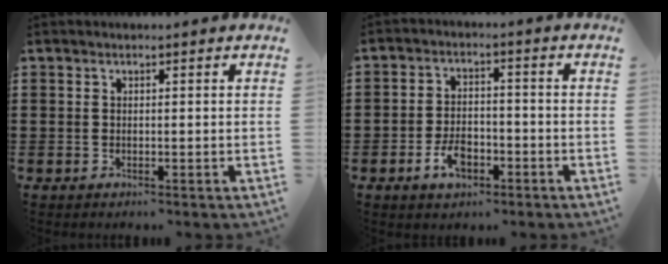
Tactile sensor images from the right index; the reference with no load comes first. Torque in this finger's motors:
{"motor_torque": [2.14, 0.00, 0.17, 0.04]}